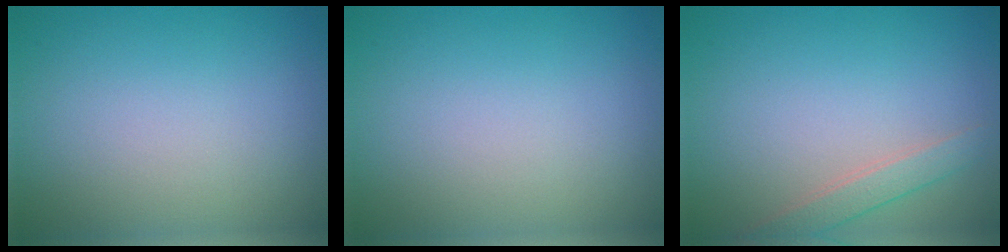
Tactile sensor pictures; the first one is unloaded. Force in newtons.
{"total": 0.0}
{"total": 1.8, "press": 1.8, "slide": 0.1}